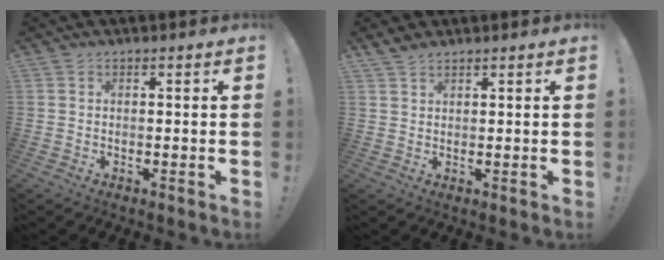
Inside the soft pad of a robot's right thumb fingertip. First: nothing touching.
{"total": 2.7, "force": [2.3, 0.9, 0.9], "torque": [-0.013, -0.013, 0.044]}